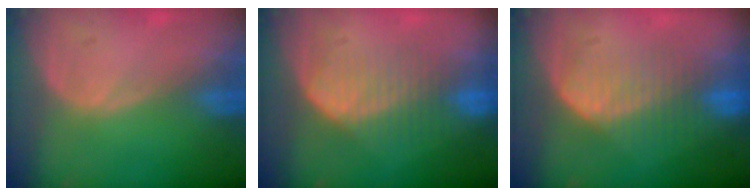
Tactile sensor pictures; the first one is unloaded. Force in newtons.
{"total": 6.8, "press": 6.7, "slide": 1.3}
{"total": 7.3, "press": 7.1, "slide": 1.7}